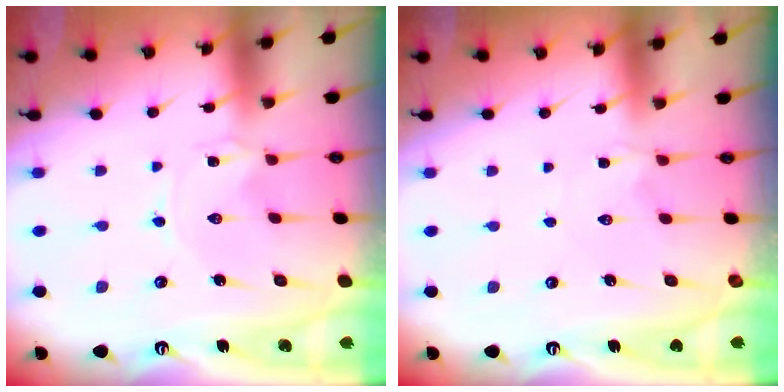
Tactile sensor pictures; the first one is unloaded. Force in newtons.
{"total": 2.3, "press": 2.2, "slide": 0.4}